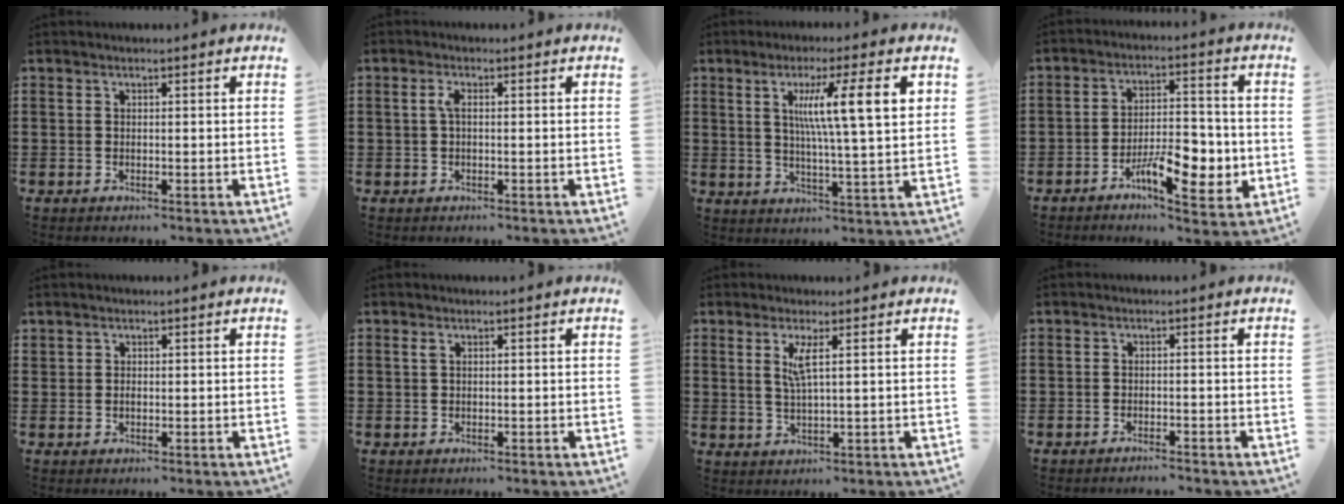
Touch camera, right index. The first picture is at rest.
{"total": 1.8, "force": [-0.1, 0.5, 1.7], "torque": [-0.041, -0.002, -0.004]}
{"total": 10.5, "force": [3.2, 1.1, 9.9], "torque": [-0.186, 0.004, 0.047]}
{"total": 9.5, "force": [-3.7, 4.2, 7.6], "torque": [-0.118, 0.010, -0.061]}
{"total": 0.5, "force": [0.1, 0.4, 0.3], "torque": [-0.008, -0.001, 0.002]}
{"total": 0.5, "force": [0.2, 0.1, 0.5], "torque": [-0.011, 0.000, 0.004]}
{"total": 3.4, "force": [1.3, -0.2, 3.1], "torque": [-0.066, -0.006, 0.020]}
{"total": 1.2, "force": [-1.2, -0.1, 0.1], "torque": [-0.005, 0.001, -0.024]}